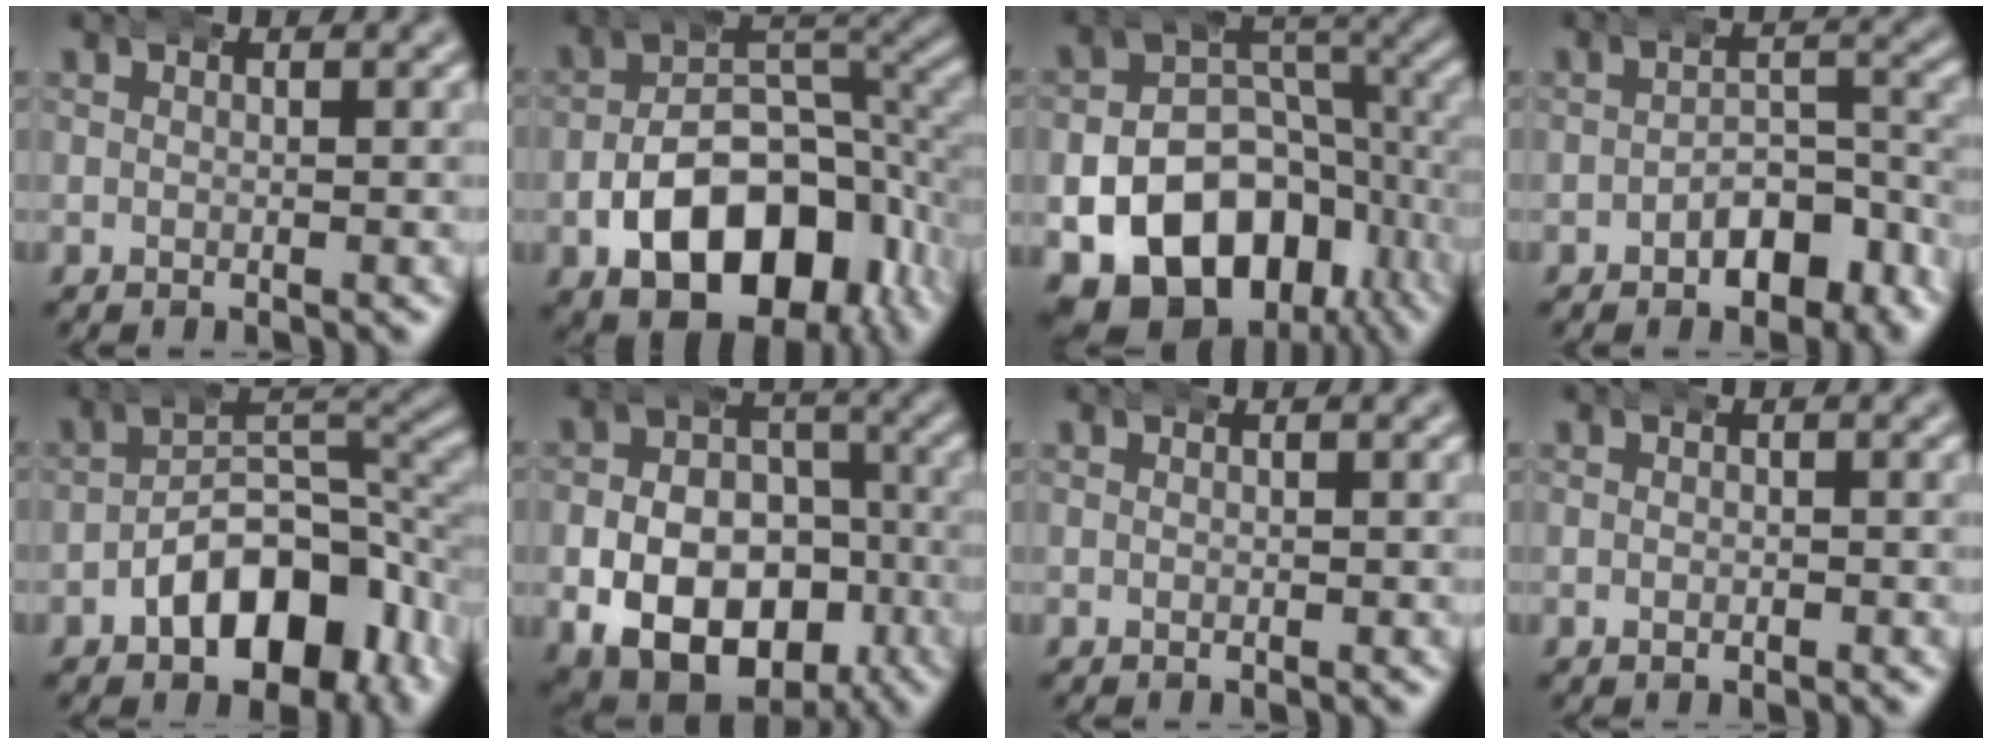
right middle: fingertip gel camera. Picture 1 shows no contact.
{"total": 14.6, "force": [-5.6, 9.4, 9.6], "torque": [-0.153, -0.046, -0.068]}
{"total": 21.2, "force": [-7.5, 17.0, 10.3], "torque": [-0.208, -0.063, -0.112]}
{"total": 4.5, "force": [-3.4, 2.0, 2.3], "torque": [-0.017, -0.002, -0.049]}
{"total": 8.9, "force": [-4.2, 4.9, 6.1], "torque": [-0.075, -0.008, -0.055]}
{"total": 14.4, "force": [-5.1, 11.2, 7.6], "torque": [-0.140, -0.048, -0.067]}
{"total": 0.0}
{"total": 0.6, "force": [-0.3, 0.4, 0.4], "torque": [-0.008, -0.001, -0.003]}